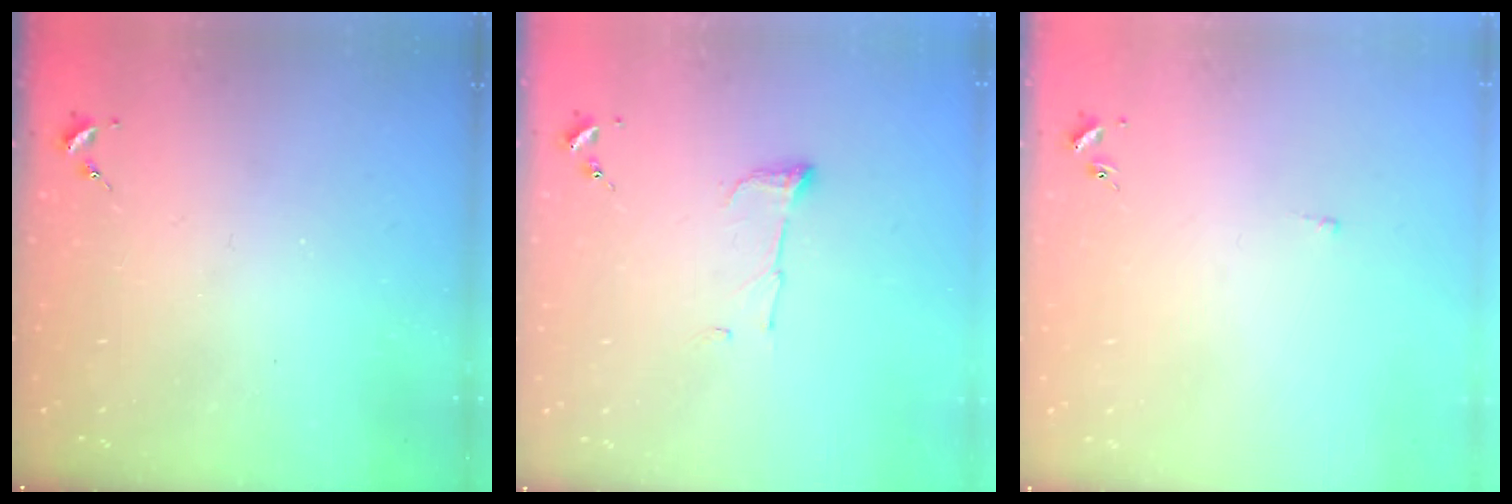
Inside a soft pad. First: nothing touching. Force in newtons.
{"total": 6.1, "press": 6.1, "slide": 0.8}
{"total": 2.0, "press": 1.9, "slide": 0.4}